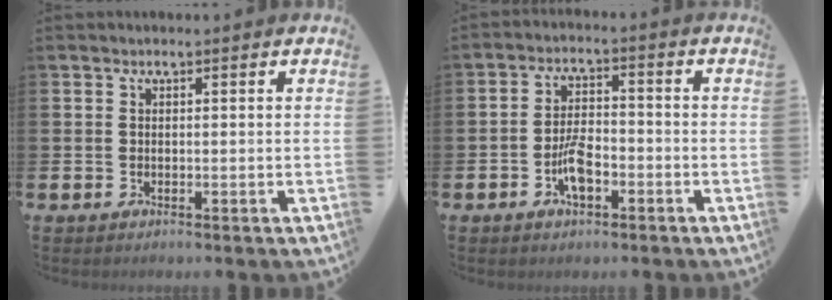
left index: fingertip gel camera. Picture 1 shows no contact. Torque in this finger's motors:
{"motor_torque": [0.65, 0.63, 0.51, 0.12]}